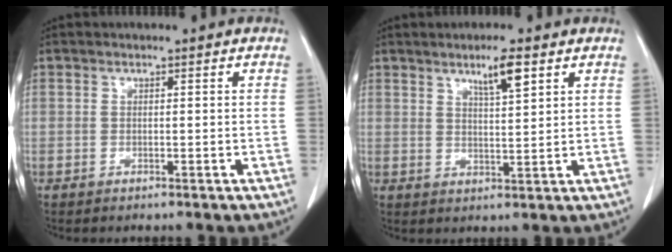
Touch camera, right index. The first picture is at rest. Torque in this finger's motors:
{"motor_torque": [0.50, 0.42, 0.03, 0.03]}